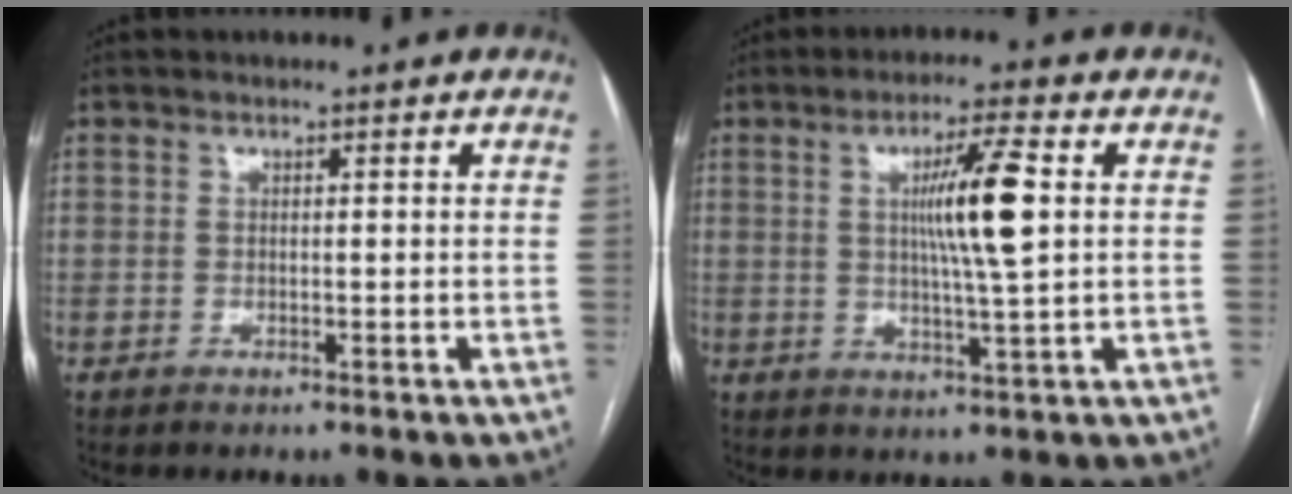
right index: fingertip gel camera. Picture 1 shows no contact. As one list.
[{"total": 8.7, "force": [1.6, -0.2, 8.6], "torque": [-0.153, -0.003, 0.029]}]